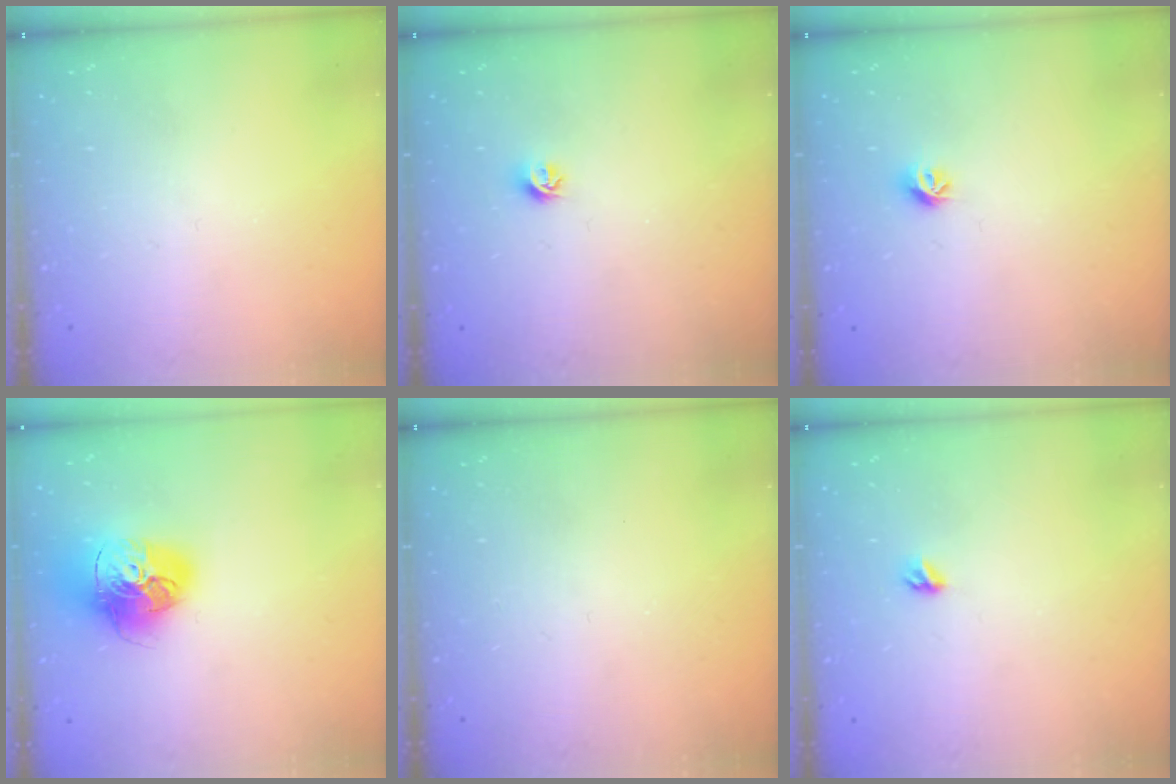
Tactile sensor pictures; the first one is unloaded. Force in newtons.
{"total": 6.0, "press": 5.9, "slide": 0.7}
{"total": 6.0, "press": 6.0, "slide": 0.7}
{"total": 17.5, "press": 17.4, "slide": 1.9}
{"total": 0.0}
{"total": 3.5, "press": 3.5, "slide": 0.8}